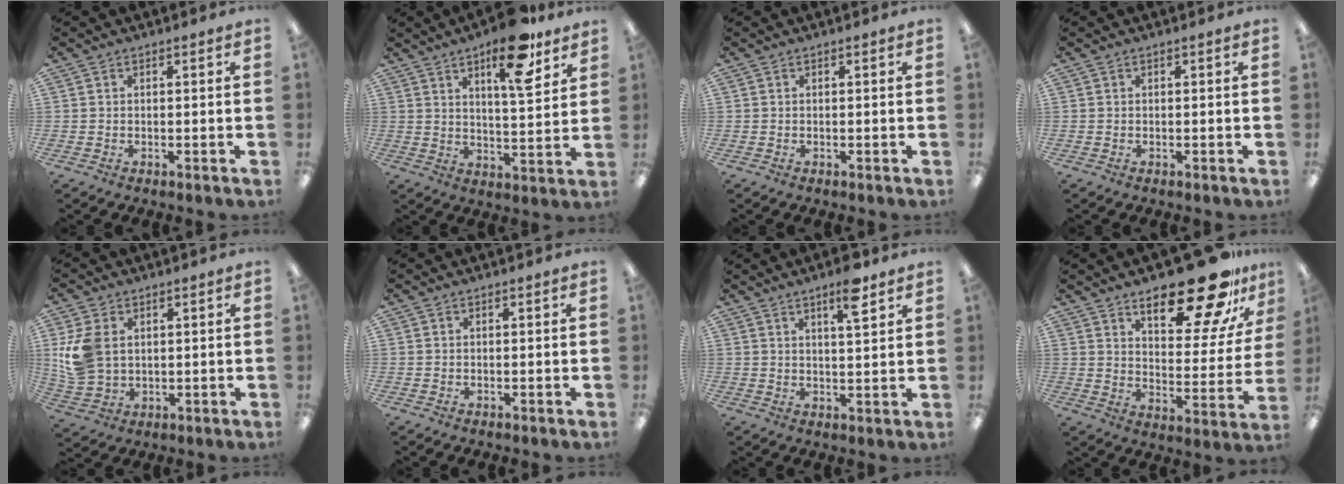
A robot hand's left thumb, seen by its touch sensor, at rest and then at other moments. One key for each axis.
{"total": 14.7, "fx": 9.2, "fy": 4.8, "fz": 10.4, "tx": -0.146, "ty": -0.045, "tz": 0.147}
{"total": 0.0}
{"total": 0.0}
{"total": 10.5, "fx": 2.4, "fy": 8.0, "fz": 6.4, "tx": -0.150, "ty": 0.008, "tz": 0.047}
{"total": 0.0}
{"total": 7.0, "fx": 4.5, "fy": 1.7, "fz": 5.1, "tx": -0.071, "ty": -0.019, "tz": 0.068}
{"total": 22.5, "fx": 16.3, "fy": 7.7, "fz": 13.6, "tx": -0.181, "ty": -0.108, "tz": 0.262}